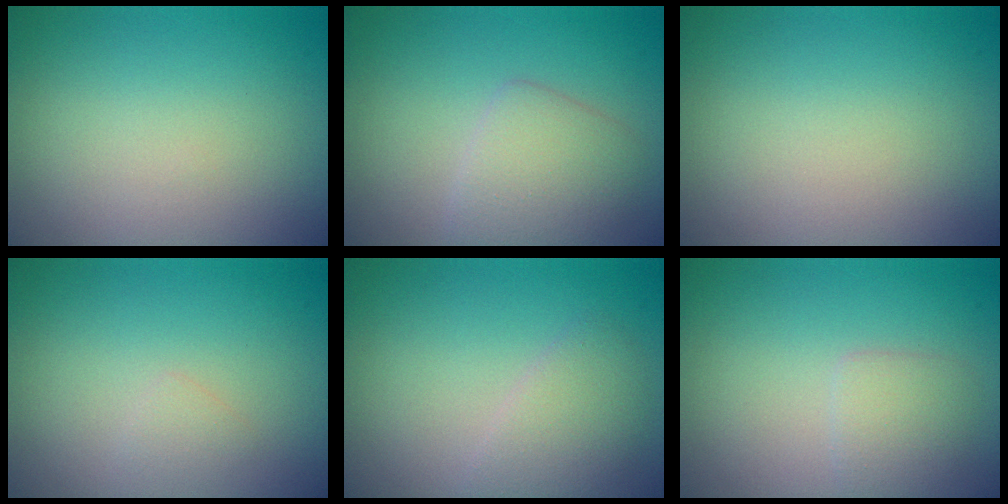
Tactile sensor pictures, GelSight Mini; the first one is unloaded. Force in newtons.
{"total": 3.0, "press": 3.0, "slide": 0.1}
{"total": 0.0}
{"total": 0.7, "press": 0.7, "slide": 0.1}
{"total": 2.3, "press": 2.3, "slide": 0.1}
{"total": 1.8, "press": 1.8, "slide": 0.1}